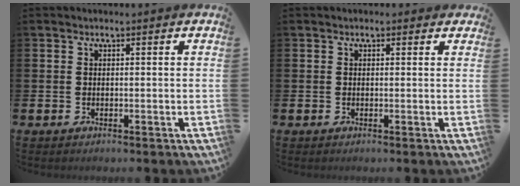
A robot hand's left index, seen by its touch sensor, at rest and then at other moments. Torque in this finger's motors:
{"motor_torque": [0.92, -1.22, 0.27, 0.01]}